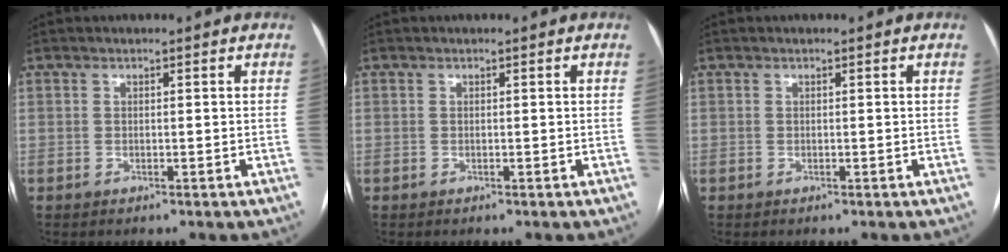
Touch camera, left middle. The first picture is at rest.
{"total": 0.0}
{"total": 0.0}